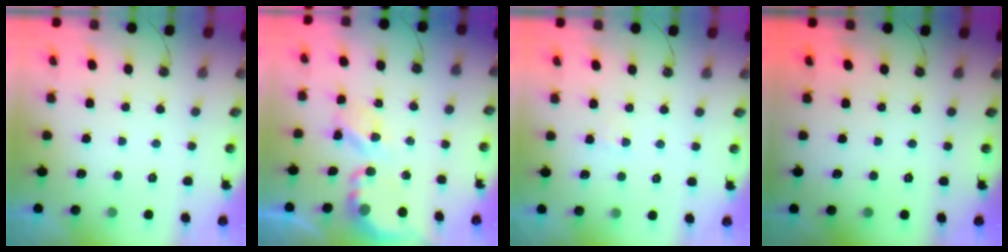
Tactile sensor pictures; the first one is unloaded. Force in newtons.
{"total": 4.9, "press": 4.8, "slide": 0.4}
{"total": 3.1, "press": 3.1, "slide": 0.4}
{"total": 0.0}